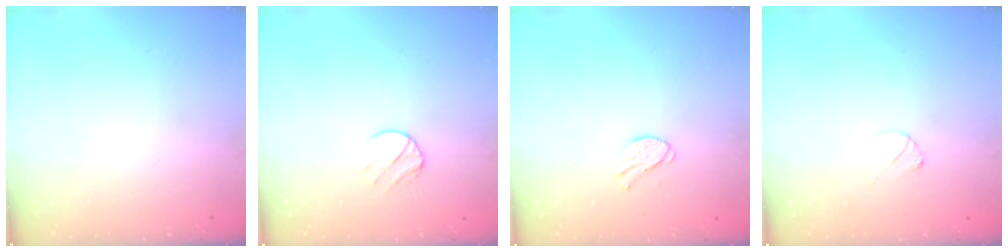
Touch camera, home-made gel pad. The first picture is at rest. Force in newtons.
{"total": 6.9, "press": 6.9, "slide": 0.7}
{"total": 7.0, "press": 7.0, "slide": 0.7}
{"total": 2.8, "press": 2.8, "slide": 0.3}